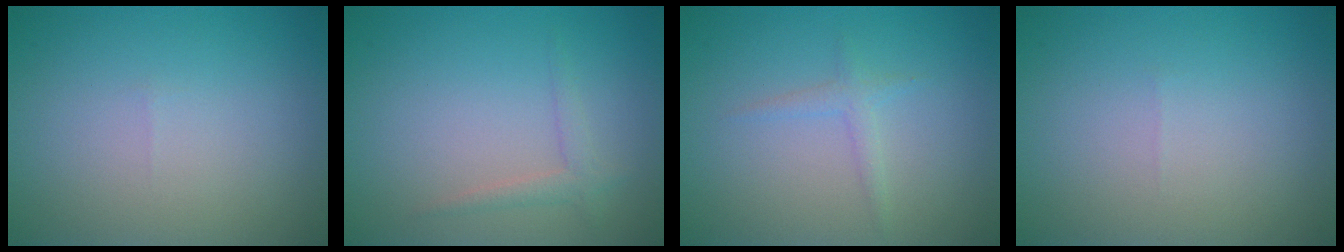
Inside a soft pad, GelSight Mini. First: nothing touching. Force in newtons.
{"total": 1.4, "press": 1.4, "slide": 0.1}
{"total": 1.1, "press": 1.1, "slide": 0.1}
{"total": 0.0}